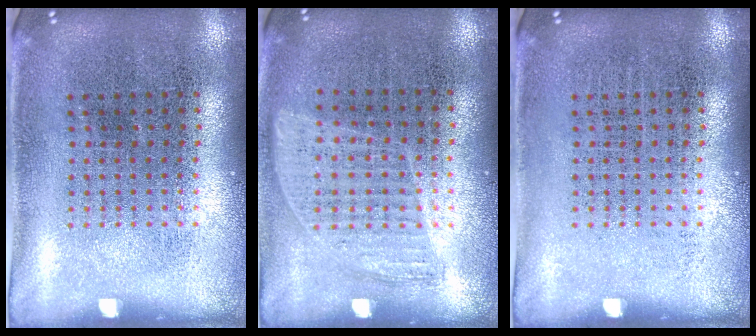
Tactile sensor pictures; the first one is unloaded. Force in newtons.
{"total": 0.9, "press": 0.8, "slide": 0.4}
{"total": 0.0}